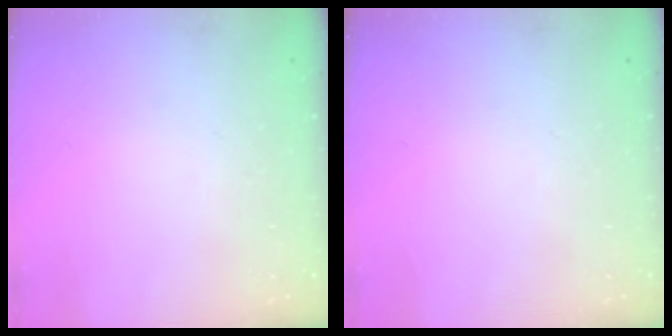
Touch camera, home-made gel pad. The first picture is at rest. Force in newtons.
{"total": 0.0}